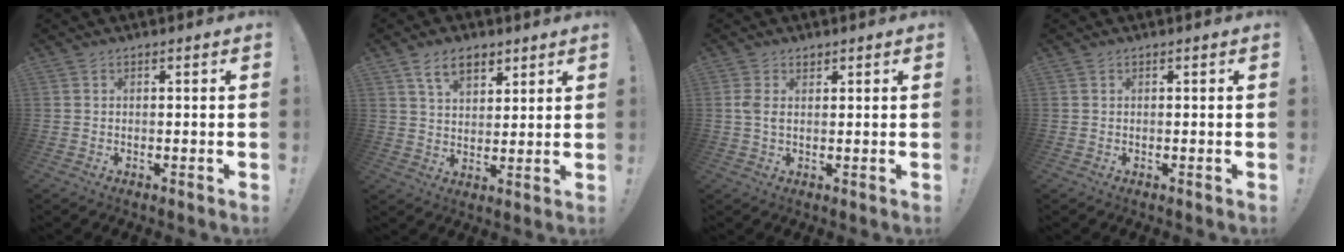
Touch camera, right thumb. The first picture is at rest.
{"total": 8.6, "force": [5.3, 4.8, 4.8], "torque": [-0.087, -0.010, 0.100]}
{"total": 2.9, "force": [1.0, 1.9, 2.0], "torque": [-0.040, 0.003, 0.020]}
{"total": 0.0}